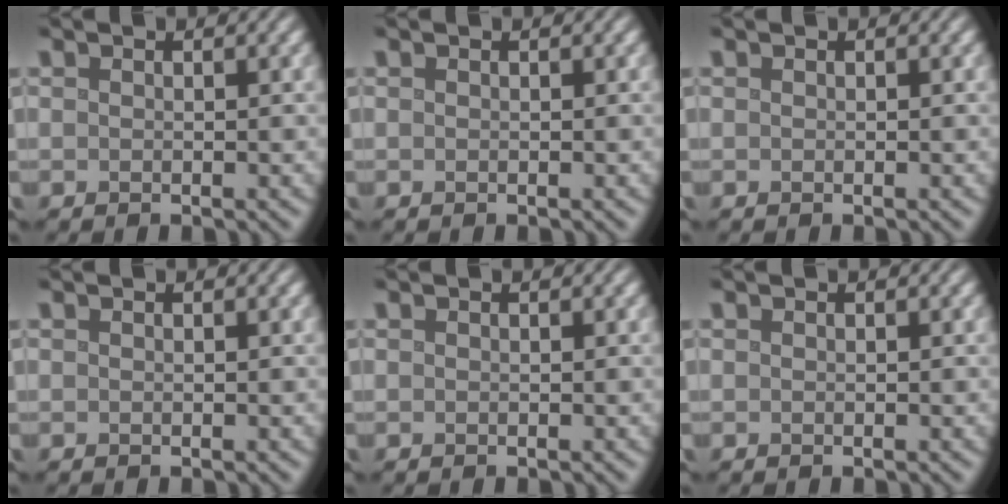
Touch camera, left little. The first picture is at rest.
{"total": 0.0}
{"total": 0.0}
{"total": 0.0}
{"total": 0.0}
{"total": 0.0}